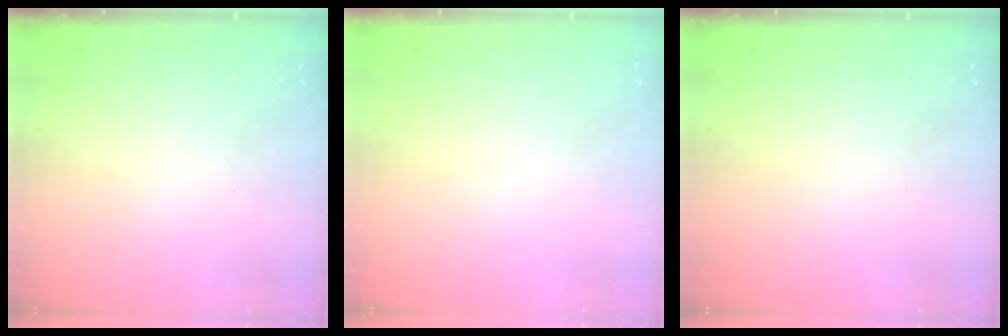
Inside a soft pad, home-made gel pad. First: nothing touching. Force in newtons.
{"total": 0.0}
{"total": 0.0}